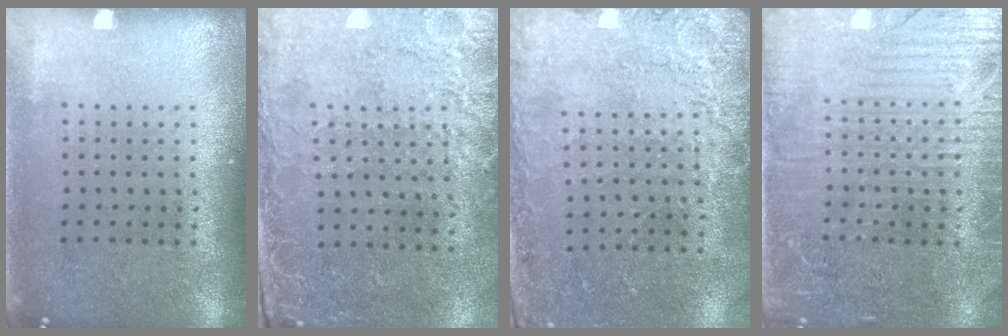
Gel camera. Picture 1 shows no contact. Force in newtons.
{"total": 2.6, "press": 2.3, "slide": 1.3}
{"total": 2.5, "press": 2.4, "slide": 0.9}
{"total": 4.3, "press": 3.9, "slide": 1.8}